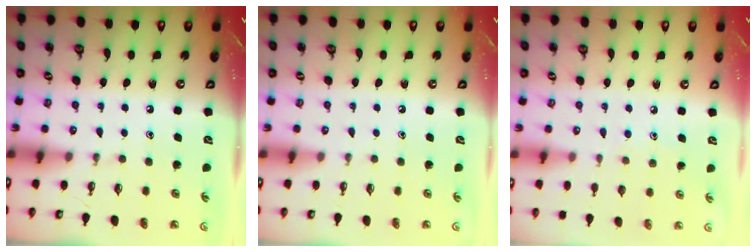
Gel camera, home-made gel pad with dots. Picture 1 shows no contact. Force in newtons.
{"total": 0.0}
{"total": 5.3, "press": 5.3, "slide": 0.5}